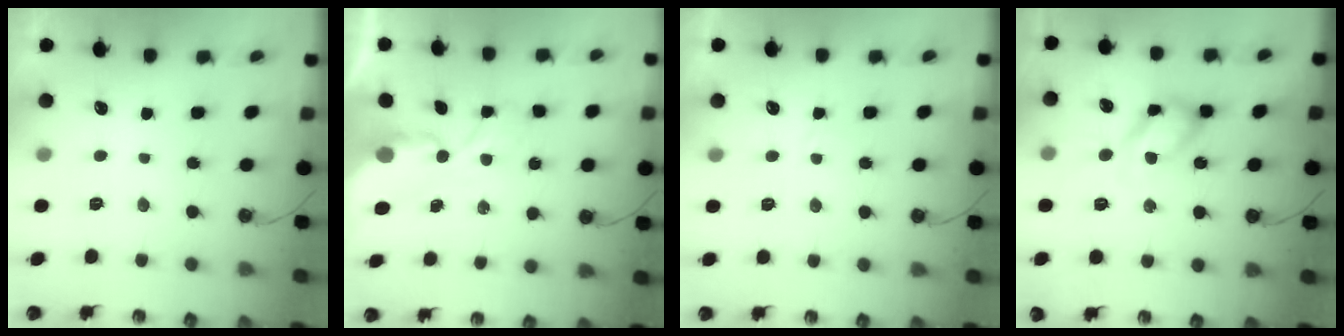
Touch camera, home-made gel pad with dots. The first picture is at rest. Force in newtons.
{"total": 4.5, "press": 4.5, "slide": 0.3}
{"total": 1.6, "press": 1.6, "slide": 0.2}
{"total": 16.0, "press": 15.9, "slide": 1.0}